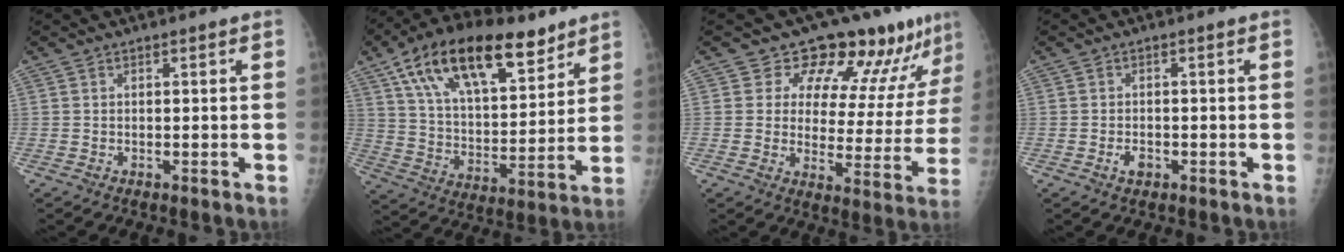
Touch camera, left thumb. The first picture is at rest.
{"total": 23.3, "force": [13.4, 10.9, 15.6], "torque": [-0.240, -0.029, 0.234]}
{"total": 13.9, "force": [12.2, 5.2, 4.3], "torque": [-0.013, -0.083, 0.148]}
{"total": 2.0, "force": [-0.9, 1.3, 1.2], "torque": [-0.018, 0.003, -0.013]}